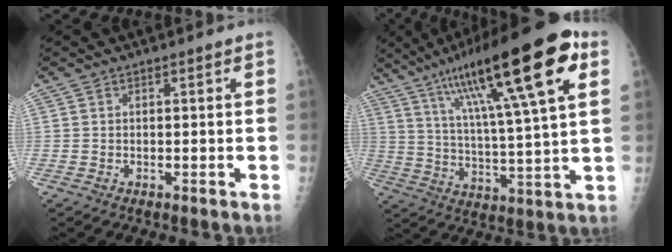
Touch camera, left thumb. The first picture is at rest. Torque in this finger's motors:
{"motor_torque": [0.90, 0.74, 1.84, -0.93, 0.52]}